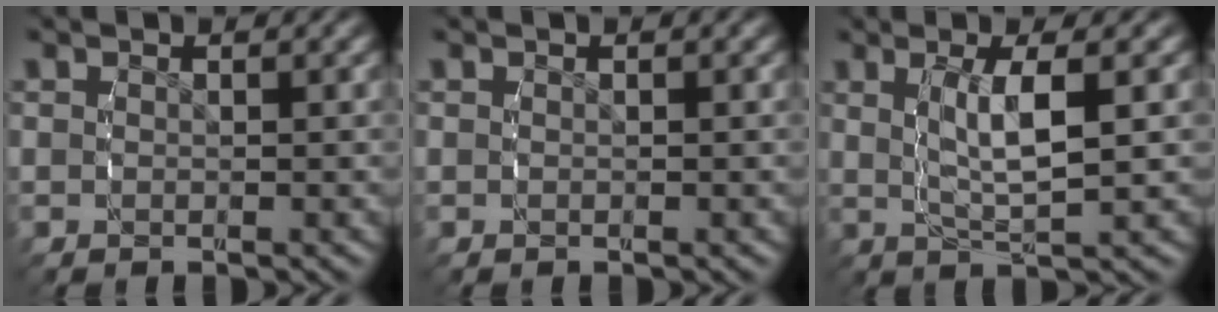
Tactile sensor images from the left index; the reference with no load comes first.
{"total": 0.0}
{"total": 4.1, "force": [0.0, 1.2, 4.0], "torque": [-0.082, -0.003, 0.006]}